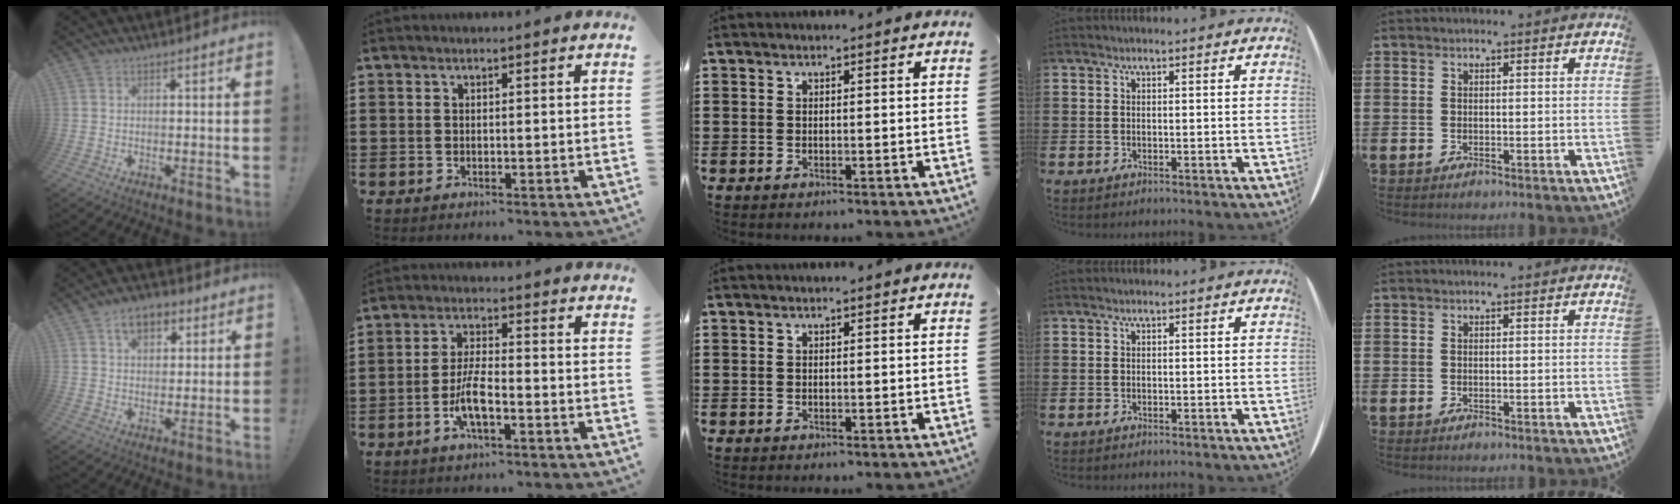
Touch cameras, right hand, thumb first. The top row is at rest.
{"thumb": {"total": 7.7, "force": [3.5, 5.2, 4.5], "torque": [-0.064, -0.002, 0.063]}, "index": {"total": 5.9, "force": [-2.4, 1.7, 5.1], "torque": [-0.110, -0.004, -0.049]}}